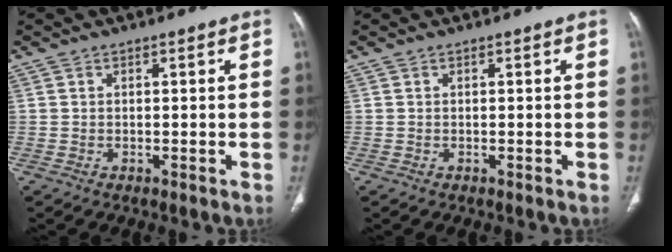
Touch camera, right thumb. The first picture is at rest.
{"total": 0.0}